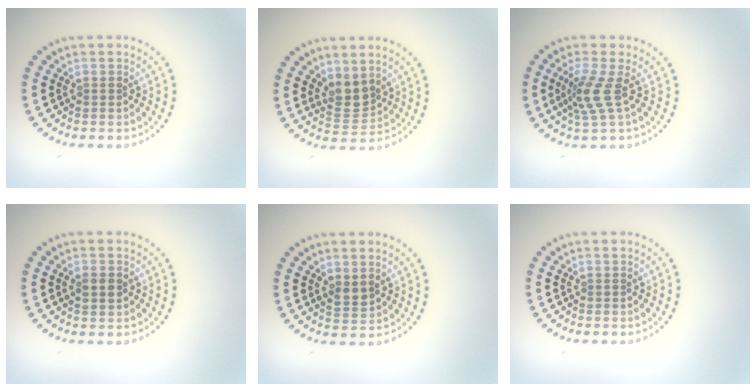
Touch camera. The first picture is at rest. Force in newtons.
{"total": 2.7, "press": 2.2, "slide": 1.5}
{"total": 2.8, "press": 2.0, "slide": 1.9}
{"total": 1.3, "press": 1.3, "slide": 0.1}
{"total": 1.5, "press": 1.3, "slide": 0.6}
{"total": 0.0}